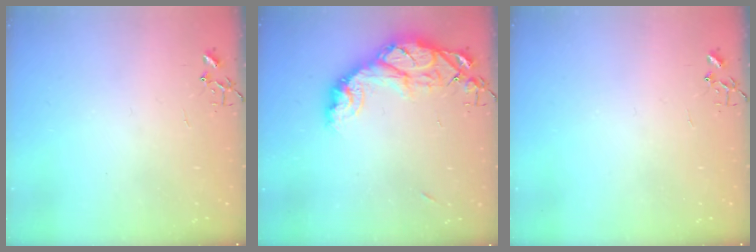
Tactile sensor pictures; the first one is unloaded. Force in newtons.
{"total": 15.7, "press": 15.7, "slide": 1.4}
{"total": 0.0}